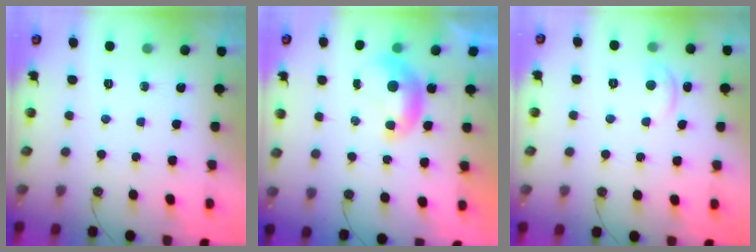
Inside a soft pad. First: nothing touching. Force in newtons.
{"total": 0.0}
{"total": 2.0, "press": 2.0, "slide": 0.3}